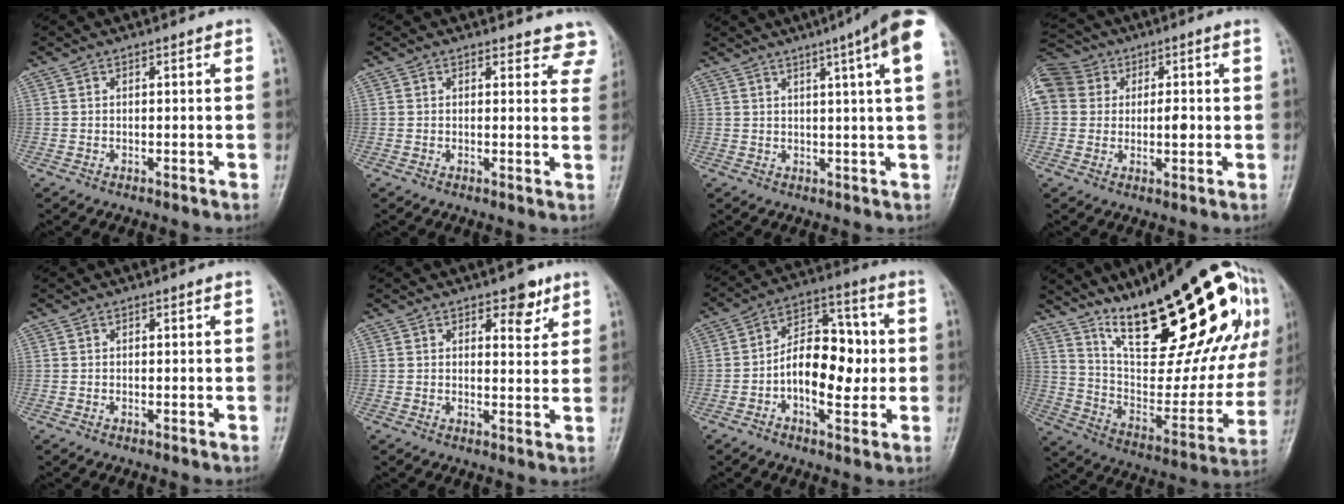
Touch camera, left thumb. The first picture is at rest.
{"total": 6.4, "force": [5.9, 2.6, 0.2], "torque": [0.051, -0.024, 0.032]}
{"total": 12.3, "force": [6.4, 0.5, 10.5], "torque": [-0.140, -0.002, 0.069]}
{"total": 15.1, "force": [2.1, 12.0, 9.0], "torque": [-0.171, 0.026, 0.033]}
{"total": 0.0}
{"total": 4.8, "force": [2.9, 2.6, 2.8], "torque": [-0.011, -0.015, 0.037]}
{"total": 13.4, "force": [-1.4, 7.9, 10.8], "torque": [-0.144, 0.034, -0.030]}
{"total": 32.9, "force": [17.7, 10.7, 25.6], "torque": [-0.327, -0.057, 0.287]}